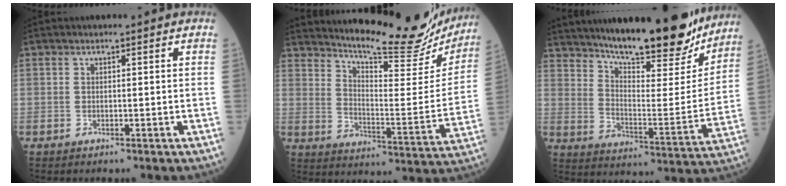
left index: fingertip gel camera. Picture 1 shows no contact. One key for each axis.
{"total": 21.7, "fx": 19.7, "fy": 3.1, "fz": 8.5, "tx": -0.130, "ty": -0.063, "tz": 0.259}
{"total": 24.4, "fx": 20.7, "fy": 4.3, "fz": 12.3, "tx": -0.194, "ty": -0.036, "tz": 0.289}